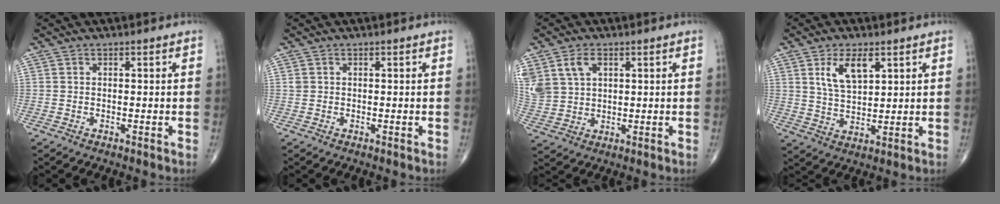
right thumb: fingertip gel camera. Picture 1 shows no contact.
{"total": 0.6, "force": [0.2, 0.6, 0.2], "torque": [0.001, 0.001, 0.003]}
{"total": 10.0, "force": [4.2, 7.0, 5.8], "torque": [-0.130, -0.002, 0.095]}
{"total": 7.7, "force": [3.5, 3.7, 5.8], "torque": [-0.096, -0.018, 0.071]}